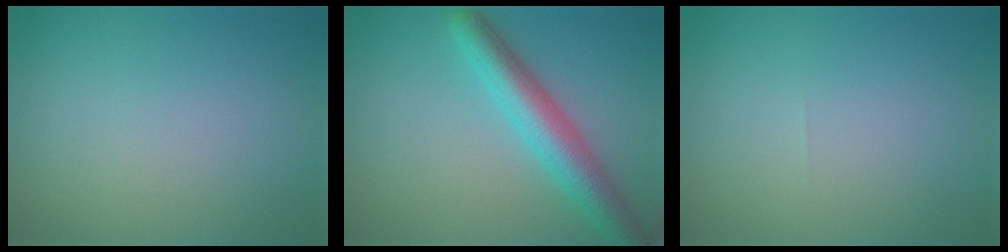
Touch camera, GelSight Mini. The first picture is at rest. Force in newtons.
{"total": 5.4, "press": 5.4, "slide": 0.2}
{"total": 0.0}